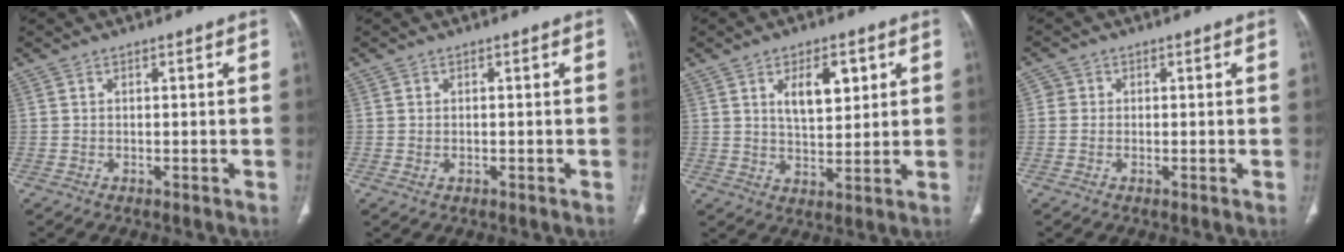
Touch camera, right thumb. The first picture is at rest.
{"total": 1.0, "force": [-0.2, 0.7, 0.7], "torque": [-0.019, 0.005, 0.002]}
{"total": 8.3, "force": [3.2, 4.1, 6.5], "torque": [-0.087, -0.017, 0.057]}
{"total": 1.4, "force": [0.1, 1.4, 0.3], "torque": [0.005, 0.004, -0.002]}